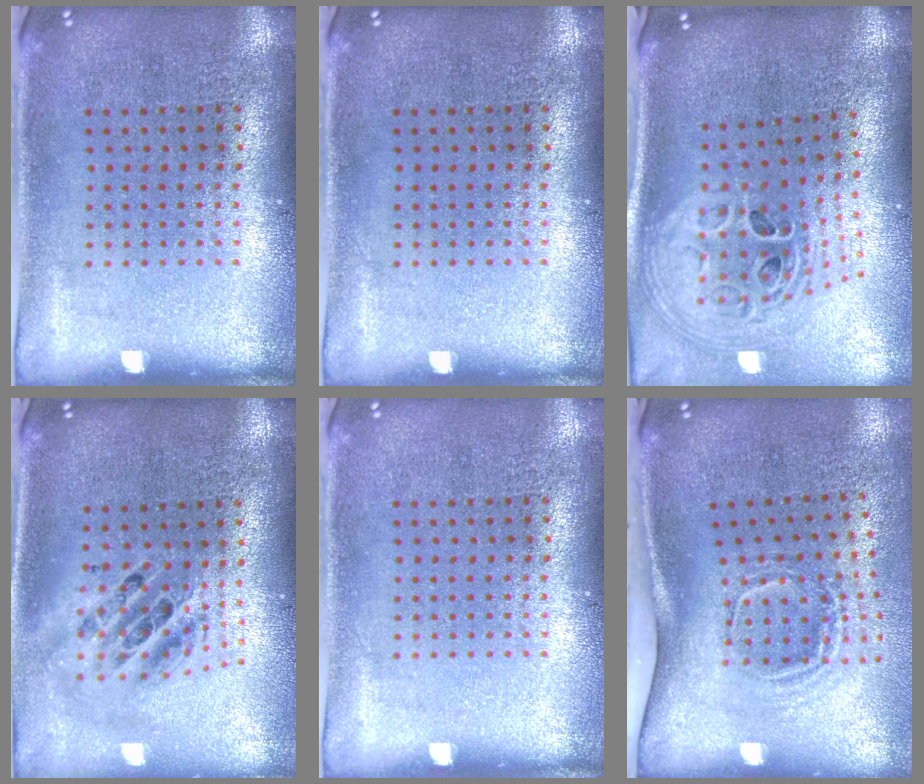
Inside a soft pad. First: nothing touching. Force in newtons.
{"total": 0.0}
{"total": 2.8, "press": 2.0, "slide": 2.0}
{"total": 2.0, "press": 1.6, "slide": 1.2}
{"total": 0.0}
{"total": 1.9, "press": 1.2, "slide": 1.6}